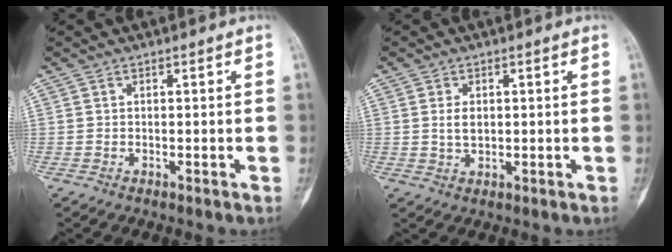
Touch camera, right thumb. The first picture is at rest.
{"total": 2.6, "force": [0.4, 1.6, 2.0], "torque": [-0.031, -0.004, 0.010]}